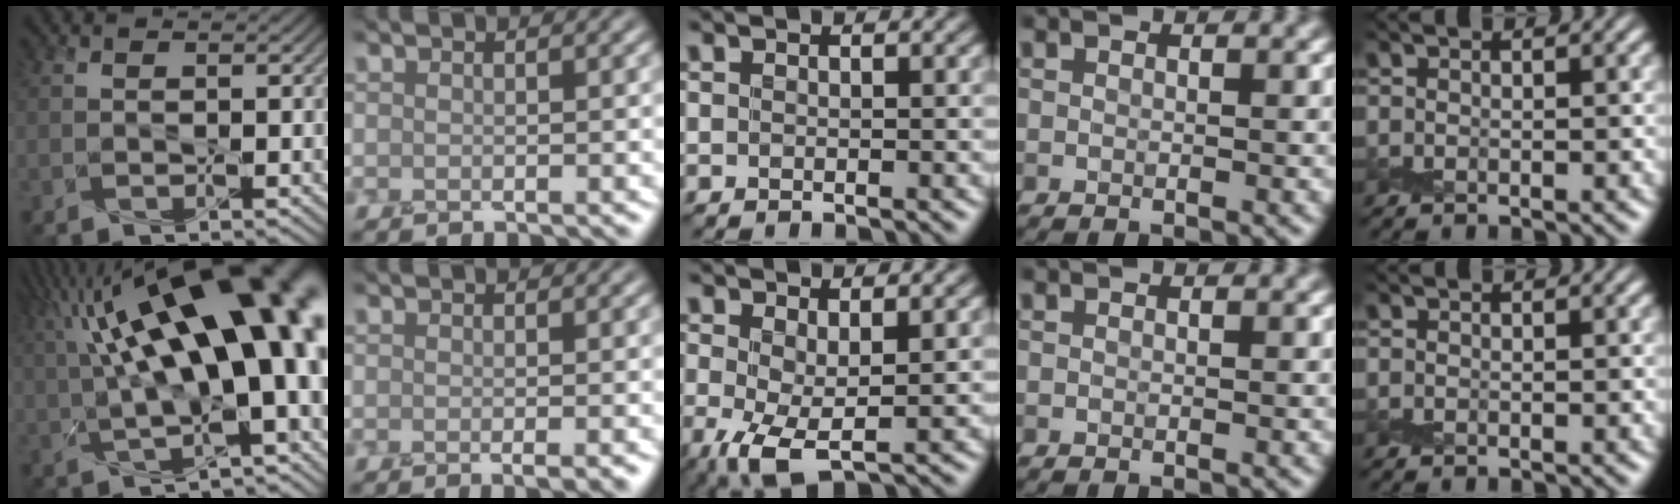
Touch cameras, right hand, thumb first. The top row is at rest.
{"thumb": {"total": 19.2, "force": [3.4, 6.6, 17.7], "torque": [-0.262, 0.029, 0.052]}, "index": {"total": 1.5, "force": [-0.6, 0.3, 1.4], "torque": [-0.007, -0.007, -0.010]}, "middle": {"total": 4.1, "force": [-0.4, 1.6, 3.8], "torque": [-0.086, -0.007, -0.008]}}